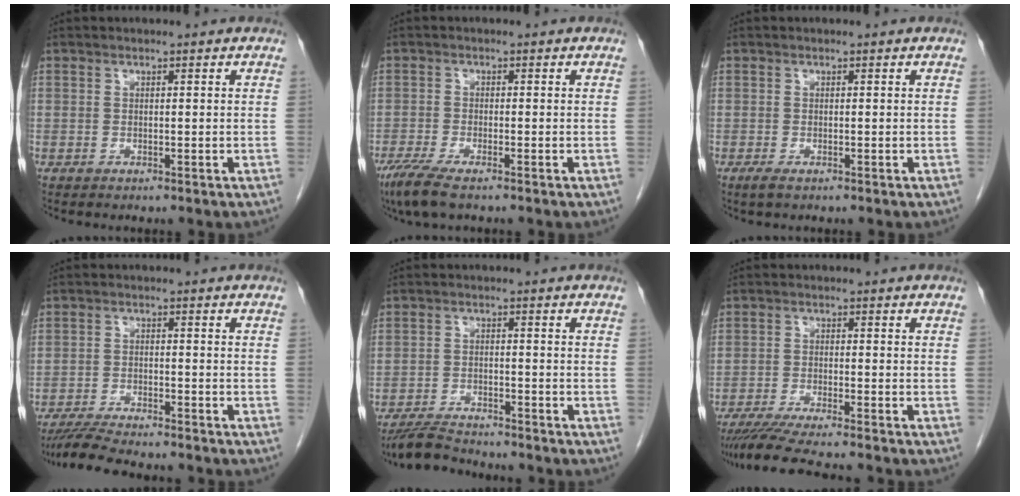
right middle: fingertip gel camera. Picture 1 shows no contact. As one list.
[{"total": 5.1, "force": [-3.7, 0.7, 3.6], "torque": [-0.073, -0.017, -0.066]}, {"total": 1.1, "force": [-0.7, 0.2, 0.8], "torque": [-0.023, -0.004, -0.012]}, {"total": 8.6, "force": [-7.7, 0.7, 3.7], "torque": [-0.060, -0.019, -0.126]}, {"total": 5.3, "force": [-5.1, 0.5, 1.2], "torque": [-0.025, -0.019, -0.094]}, {"total": 8.9, "force": [-7.8, -0.6, 4.2], "torque": [-0.058, -0.026, -0.127]}]